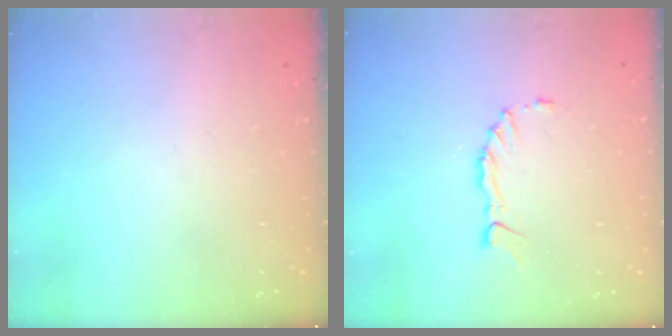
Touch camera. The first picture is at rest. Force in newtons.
{"total": 1.7, "press": 1.6, "slide": 0.4}